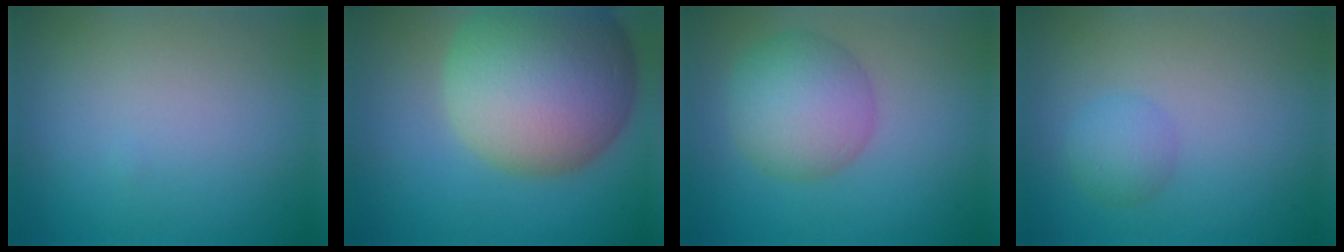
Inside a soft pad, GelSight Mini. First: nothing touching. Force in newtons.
{"total": 15.5, "press": 15.5, "slide": 1.0}
{"total": 6.1, "press": 6.1, "slide": 0.2}
{"total": 2.0, "press": 2.0, "slide": 0.1}